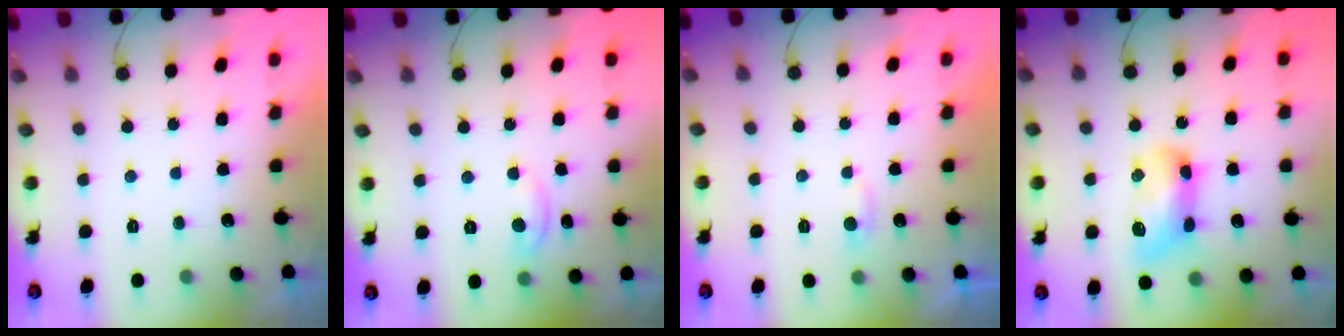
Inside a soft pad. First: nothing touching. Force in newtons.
{"total": 3.7, "press": 3.7, "slide": 0.3}
{"total": 2.7, "press": 2.7, "slide": 0.2}
{"total": 12.2, "press": 12.2, "slide": 0.6}